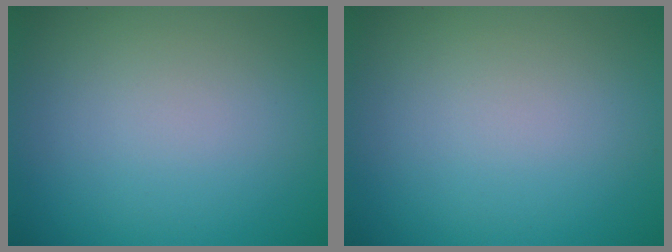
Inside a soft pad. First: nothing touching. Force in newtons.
{"total": 0.0}